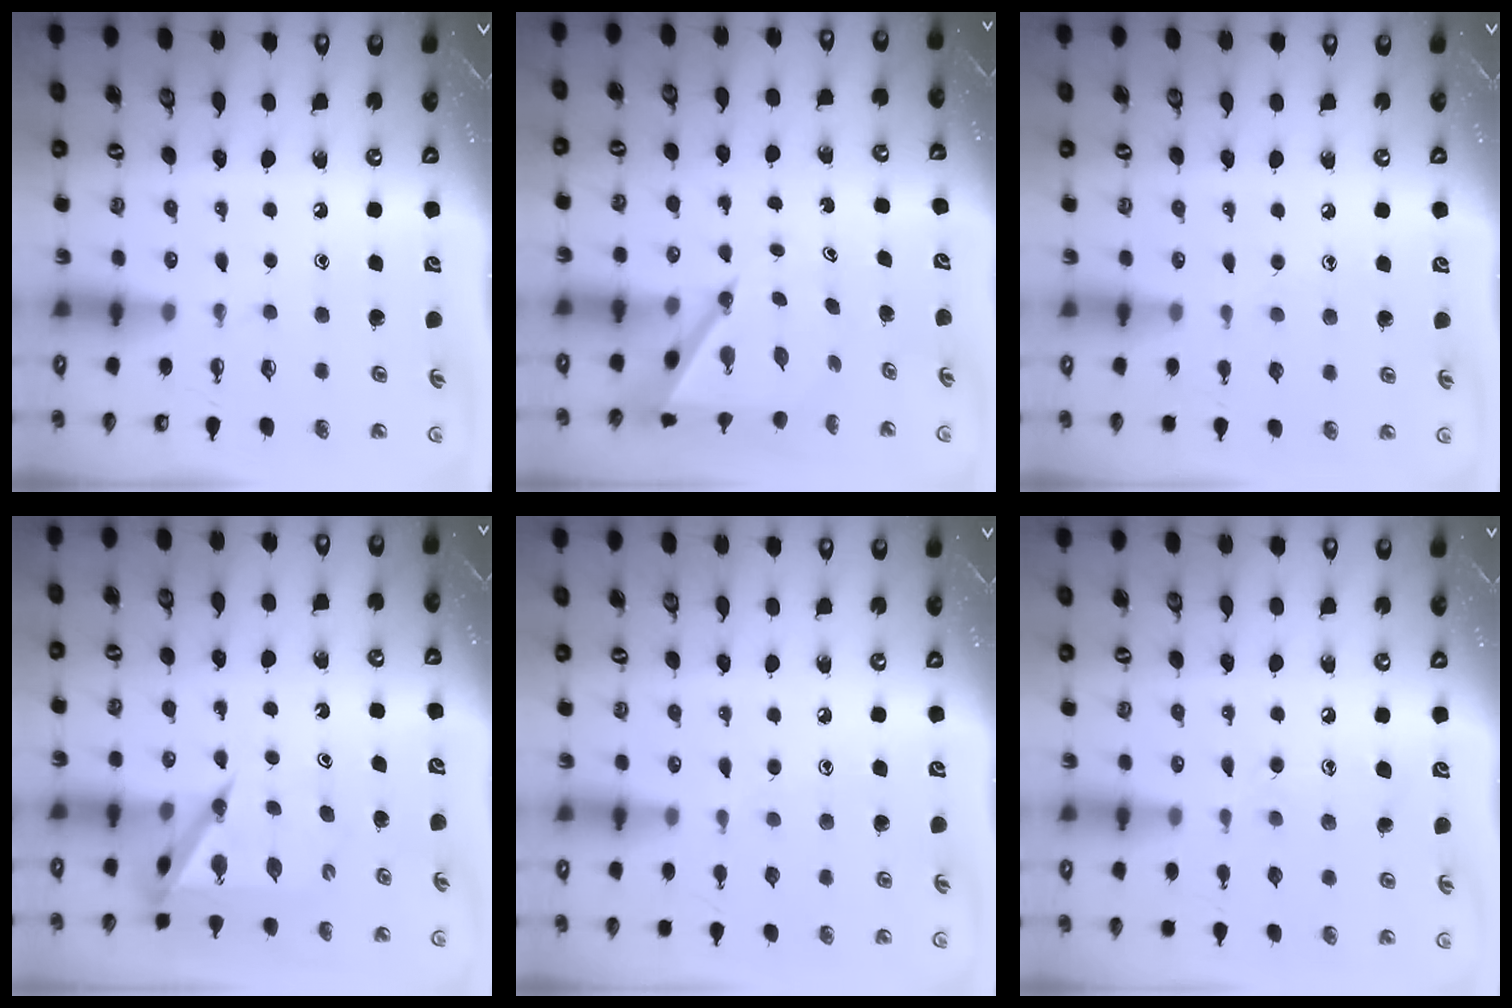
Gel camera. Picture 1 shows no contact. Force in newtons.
{"total": 5.9, "press": 5.8, "slide": 0.5}
{"total": 5.7, "press": 5.6, "slide": 0.6}
{"total": 6.4, "press": 6.4, "slide": 0.5}
{"total": 6.0, "press": 5.9, "slide": 0.7}
{"total": 7.6, "press": 7.6, "slide": 0.5}